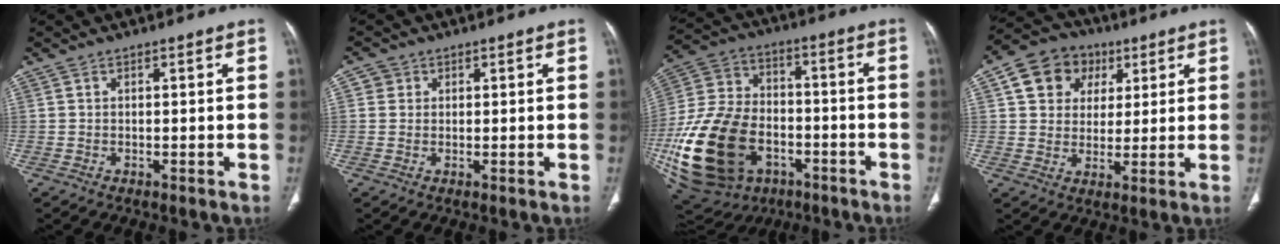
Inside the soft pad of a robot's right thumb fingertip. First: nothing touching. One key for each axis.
{"total": 2.0, "fx": 0.6, "fy": 1.9, "fz": 0.3, "tx": 0.010, "ty": 0.000, "tz": 0.005}
{"total": 29.4, "fx": -9.2, "fy": 20.4, "fz": 19.1, "tx": -0.439, "ty": 0.029, "tz": -0.140}
{"total": 11.4, "fx": 4.3, "fy": 9.6, "fz": 4.5, "tx": -0.047, "ty": 0.001, "tz": 0.066}